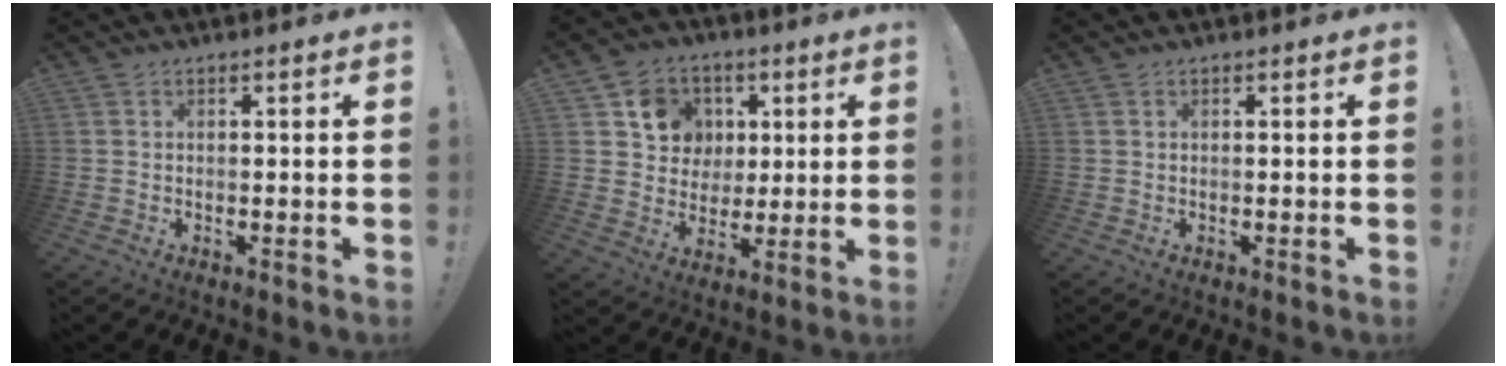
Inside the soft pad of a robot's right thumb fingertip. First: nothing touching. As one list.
[{"total": 11.0, "force": [3.4, 10.0, 2.9], "torque": [-0.037, -0.012, 0.071]}, {"total": 0.0}]